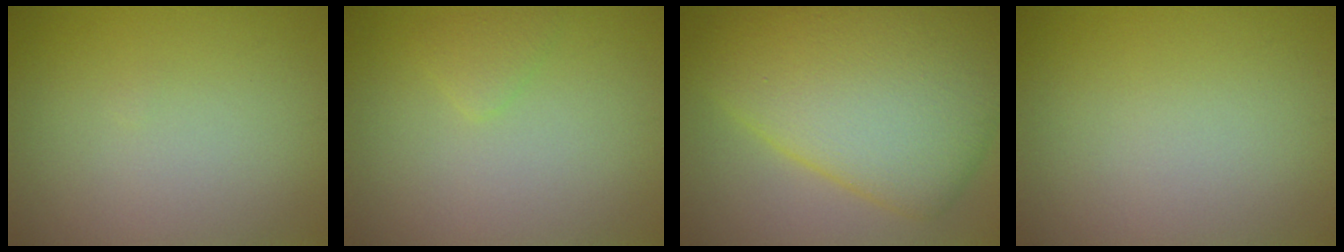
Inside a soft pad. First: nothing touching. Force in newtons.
{"total": 1.2, "press": 1.1, "slide": 0.1}
{"total": 11.6, "press": 11.6, "slide": 0.2}
{"total": 0.0}